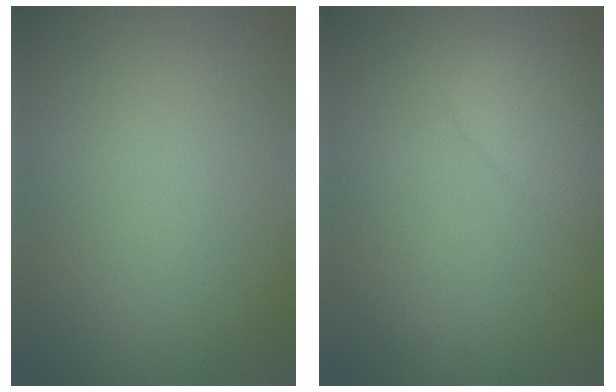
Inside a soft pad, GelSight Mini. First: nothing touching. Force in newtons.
{"total": 3.9, "press": 3.9, "slide": 0.3}